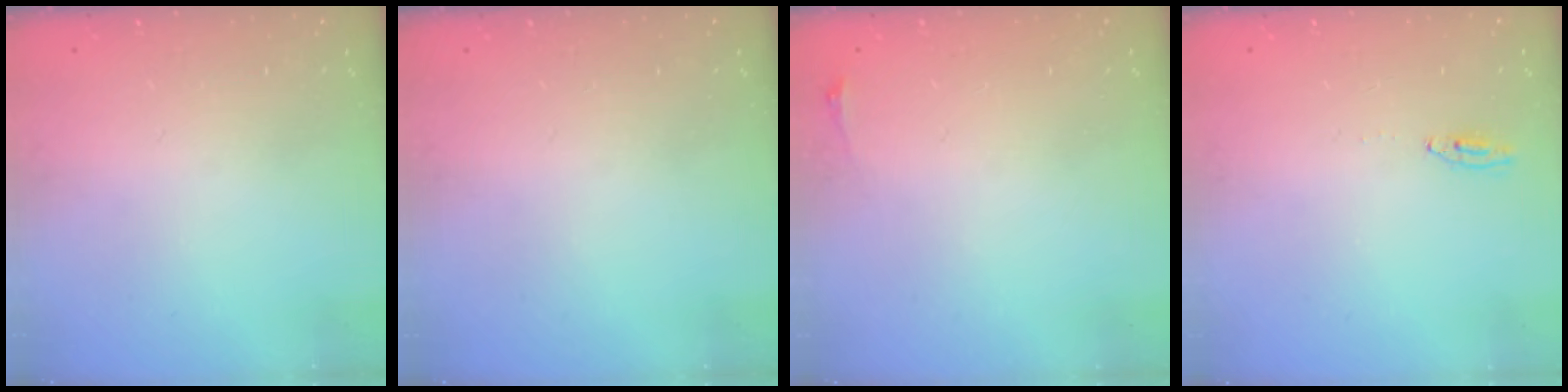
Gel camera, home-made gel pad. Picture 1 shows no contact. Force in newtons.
{"total": 0.0}
{"total": 2.8, "press": 2.1, "slide": 1.9}
{"total": 2.0, "press": 2.0, "slide": 0.2}